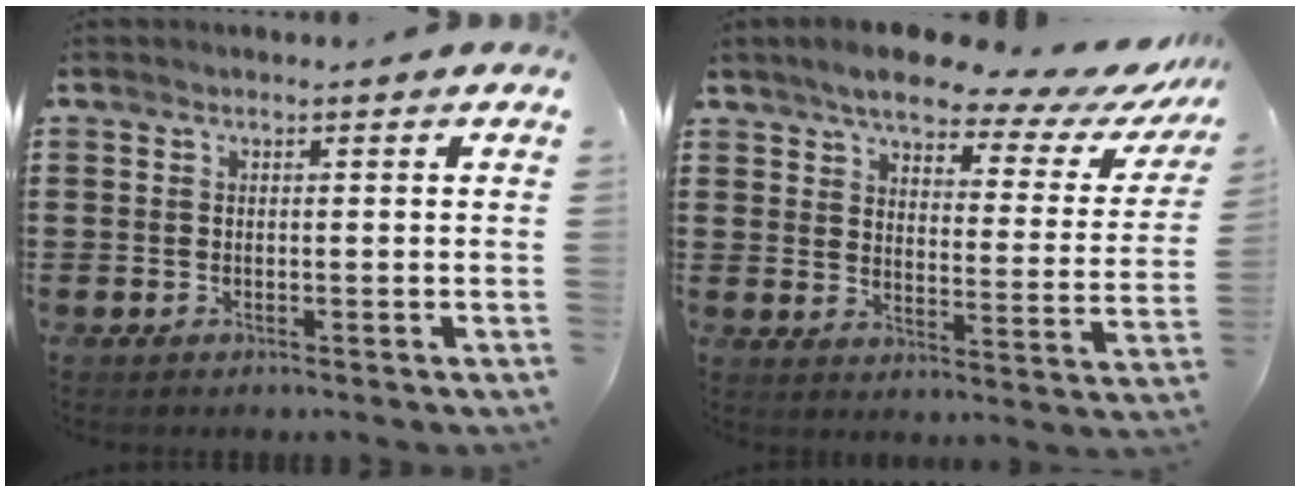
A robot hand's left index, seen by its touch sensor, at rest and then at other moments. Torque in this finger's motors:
{"motor_torque": [2.14, 0.00, 0.70, 0.14]}